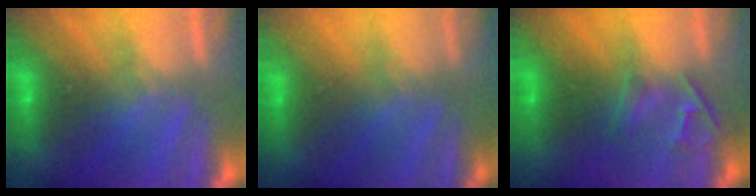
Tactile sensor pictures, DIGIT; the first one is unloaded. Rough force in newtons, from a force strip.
{"total": 2.6}
{"total": 2.4}